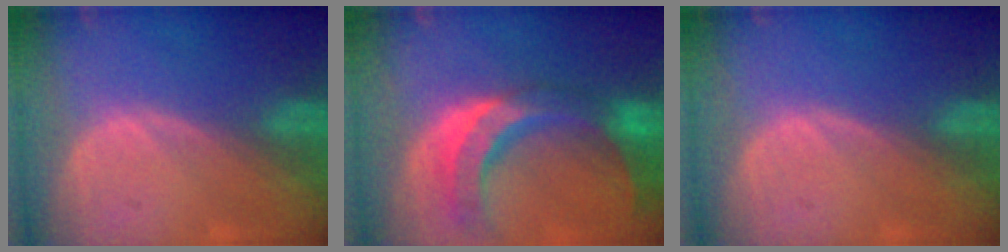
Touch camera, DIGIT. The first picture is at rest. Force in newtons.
{"total": 11.3, "press": 9.6, "slide": 6.1}
{"total": 0.0}